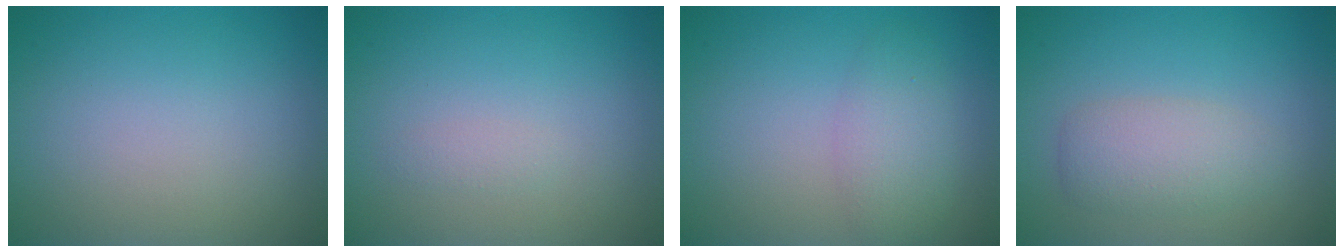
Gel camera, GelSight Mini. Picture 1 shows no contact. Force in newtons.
{"total": 0.6, "press": 0.6, "slide": 0.0}
{"total": 2.8, "press": 2.8, "slide": 0.1}
{"total": 3.0, "press": 3.0, "slide": 0.3}